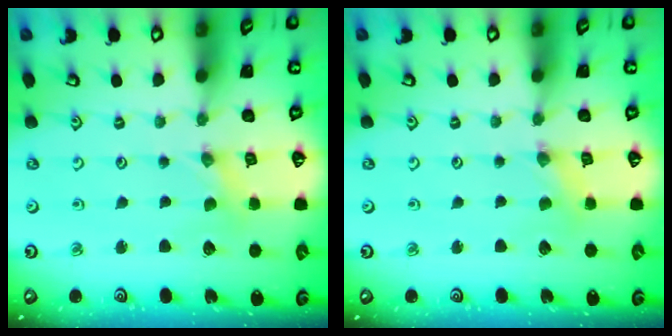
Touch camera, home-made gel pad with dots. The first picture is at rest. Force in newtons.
{"total": 0.8, "press": 0.8, "slide": 0.3}